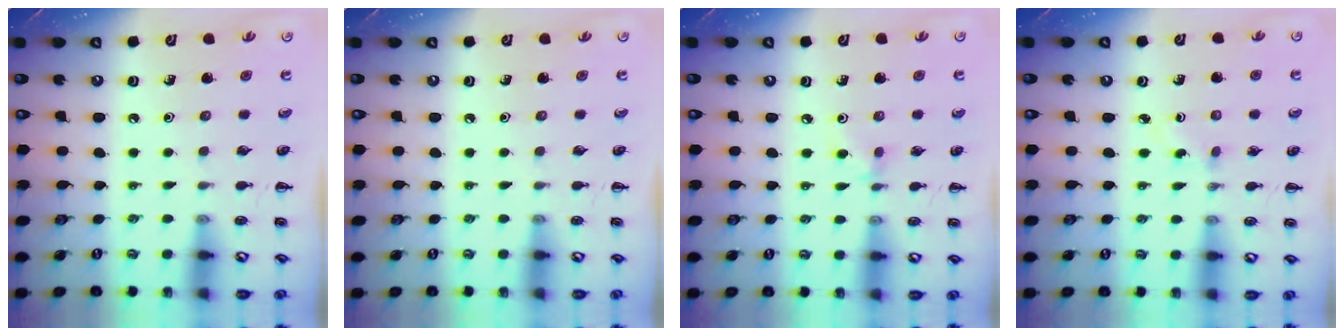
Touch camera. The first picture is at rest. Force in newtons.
{"total": 0.0}
{"total": 3.8, "press": 3.6, "slide": 1.2}
{"total": 2.4, "press": 2.2, "slide": 0.9}